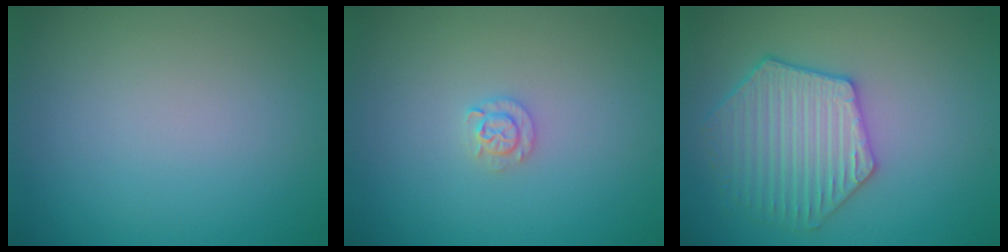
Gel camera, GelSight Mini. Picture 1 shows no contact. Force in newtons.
{"total": 1.3, "press": 1.3, "slide": 0.2}
{"total": 4.9, "press": 4.6, "slide": 1.7}